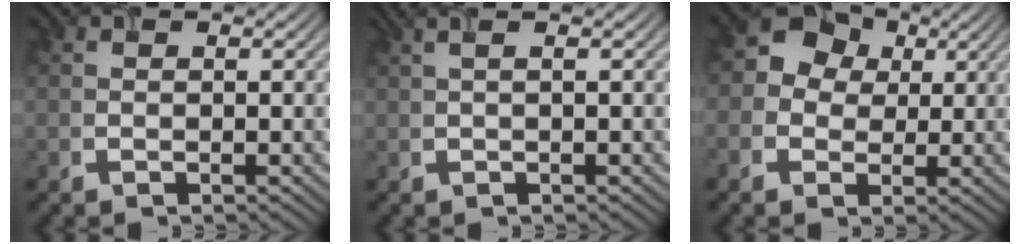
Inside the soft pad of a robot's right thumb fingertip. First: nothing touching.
{"total": 2.6, "force": [0.9, 0.7, 2.3], "torque": [-0.028, 0.009, -0.002]}
{"total": 5.9, "force": [0.7, 5.4, 2.2], "torque": [-0.053, 0.010, -0.005]}